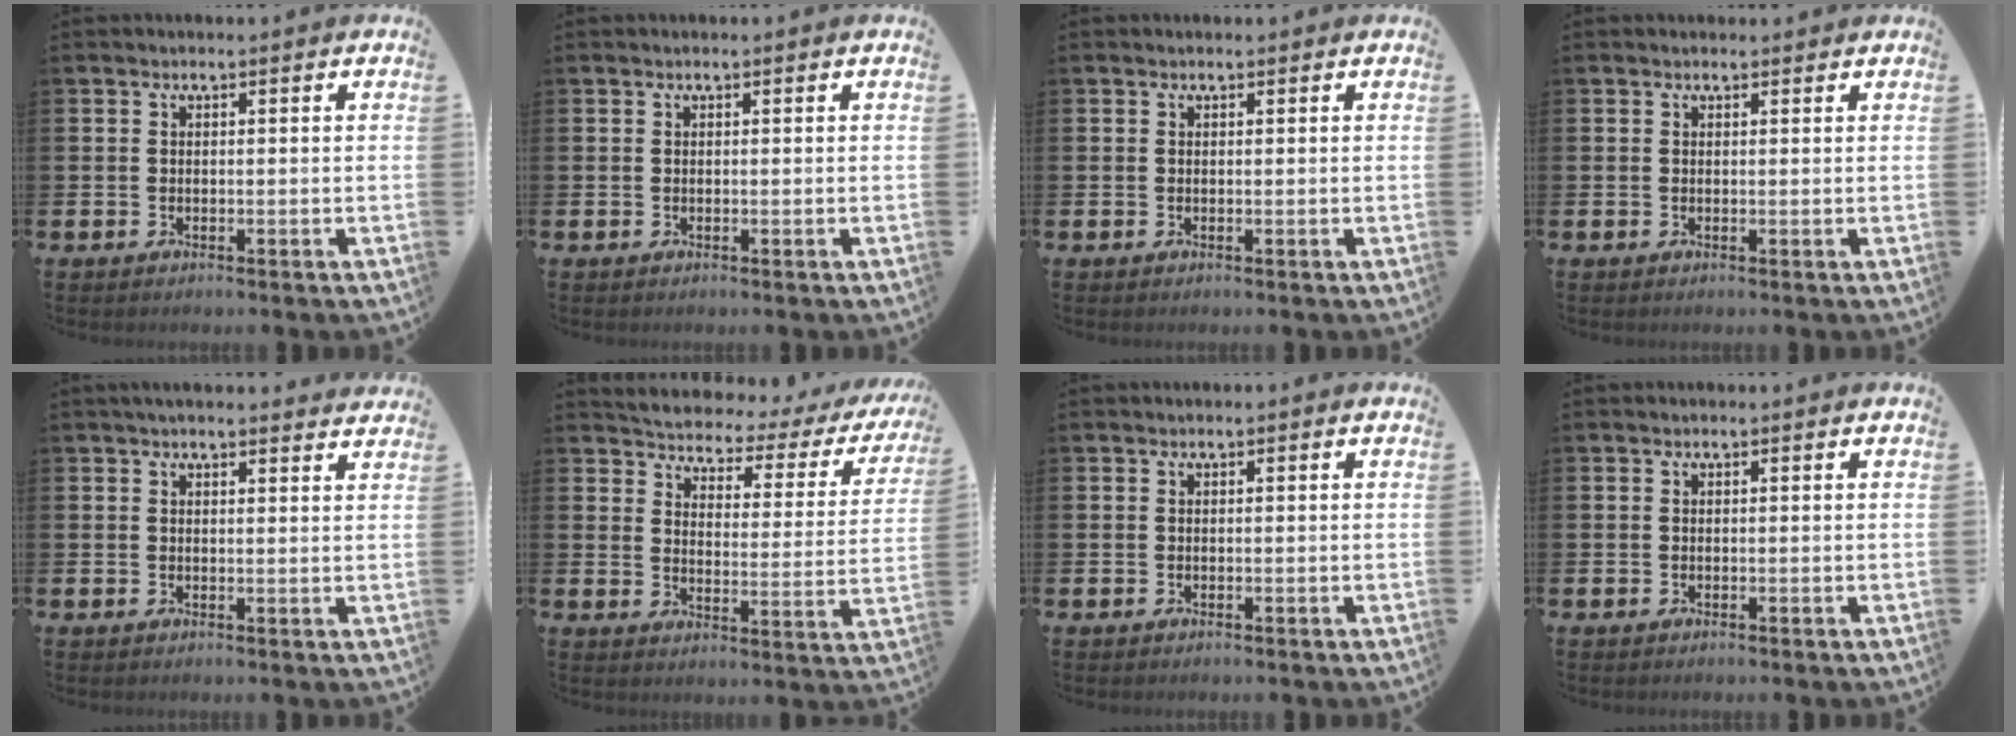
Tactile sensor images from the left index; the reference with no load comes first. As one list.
[{"total": 0.0}, {"total": 0.0}, {"total": 0.6, "force": [0.5, 0.2, 0.1], "torque": [0.011, -0.003, 0.006]}, {"total": 2.6, "force": [2.5, 0.3, 0.6], "torque": [-0.015, -0.007, 0.046]}, {"total": 3.2, "force": [2.9, 1.1, 0.6], "torque": [-0.032, -0.032, 0.040]}, {"total": 0.0}, {"total": 0.0}]